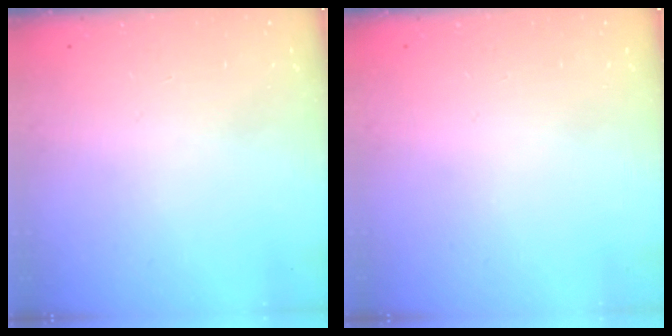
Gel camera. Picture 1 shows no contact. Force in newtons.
{"total": 0.0}